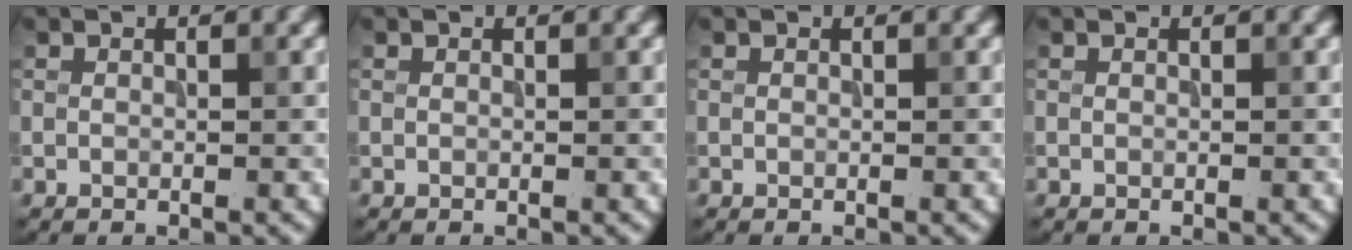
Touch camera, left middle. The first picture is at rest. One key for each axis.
{"total": 0.0}
{"total": 0.0}
{"total": 0.0}